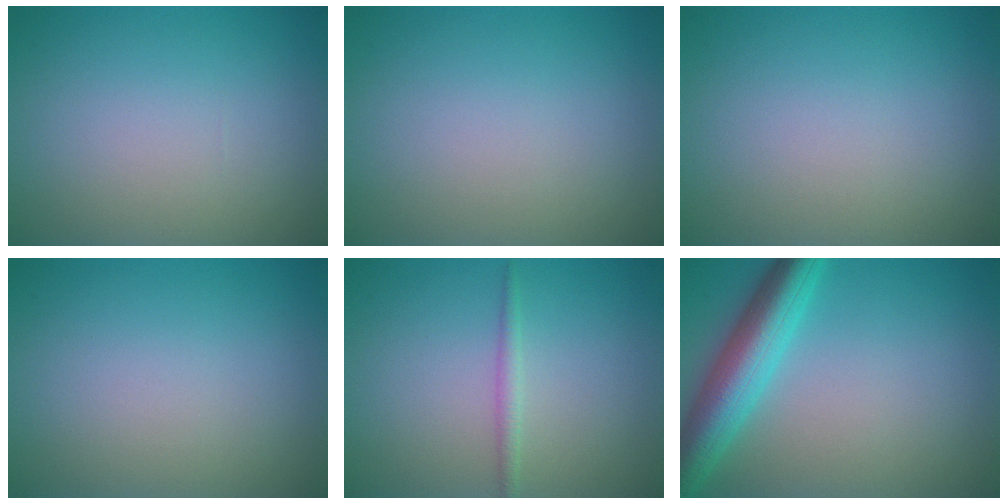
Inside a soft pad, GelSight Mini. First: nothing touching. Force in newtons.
{"total": 0.0}
{"total": 0.0}
{"total": 0.0}
{"total": 1.2, "press": 1.2, "slide": 0.1}
{"total": 6.6, "press": 6.6, "slide": 0.2}